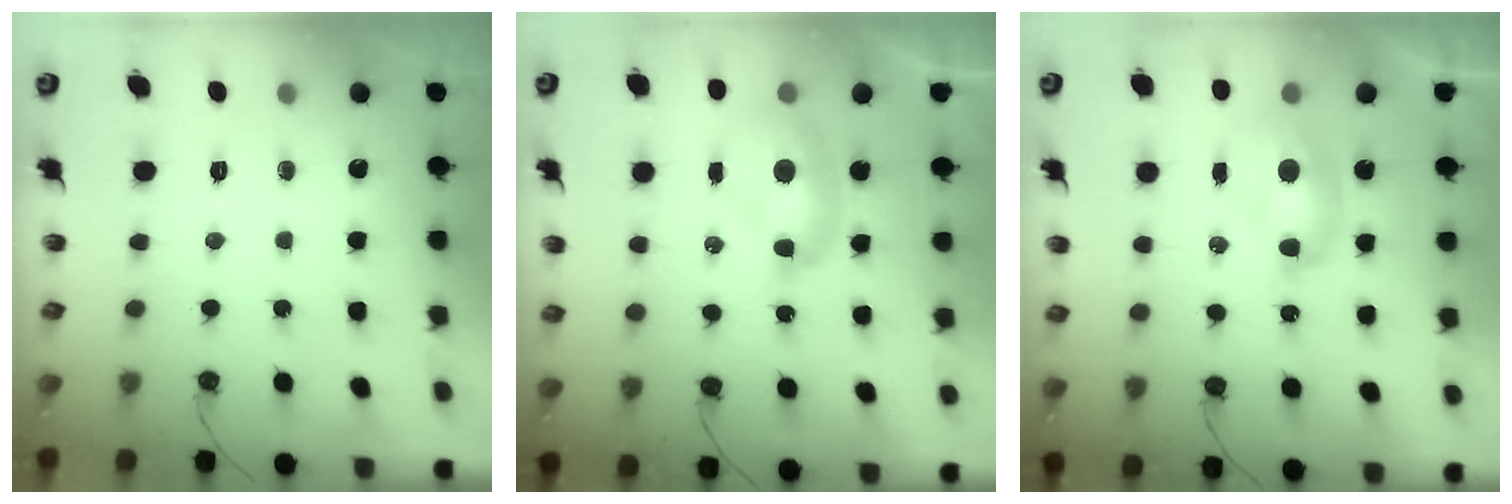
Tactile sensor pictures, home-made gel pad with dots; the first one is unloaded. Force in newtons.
{"total": 3.4, "press": 3.4, "slide": 0.2}
{"total": 2.8, "press": 2.8, "slide": 0.1}